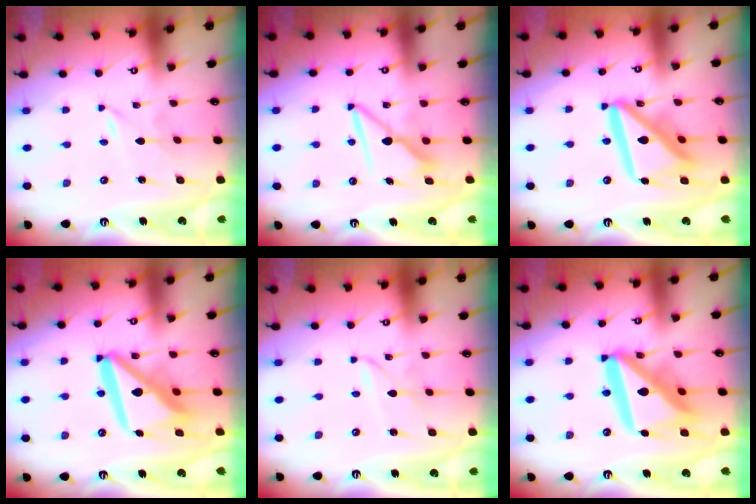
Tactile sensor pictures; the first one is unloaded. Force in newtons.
{"total": 8.1, "press": 8.1, "slide": 0.4}
{"total": 18.4, "press": 18.3, "slide": 2.0}
{"total": 16.8, "press": 16.6, "slide": 2.1}
{"total": 1.9, "press": 1.9, "slide": 0.2}
{"total": 21.2, "press": 21.0, "slide": 2.5}